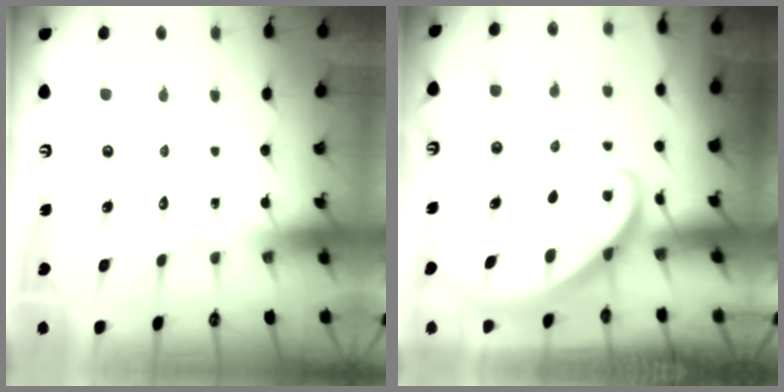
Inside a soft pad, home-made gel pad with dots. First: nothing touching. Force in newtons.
{"total": 2.7, "press": 2.7, "slide": 0.2}